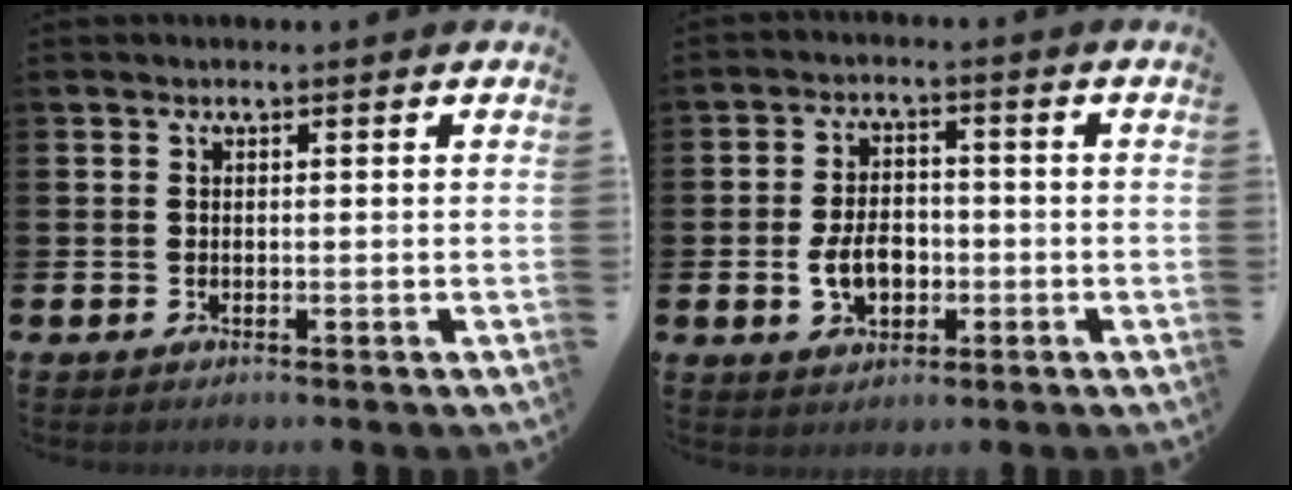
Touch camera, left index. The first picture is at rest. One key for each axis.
{"total": 5.2, "fx": -1.2, "fy": 3.5, "fz": 3.7, "tx": -0.055, "ty": 0.004, "tz": -0.025}